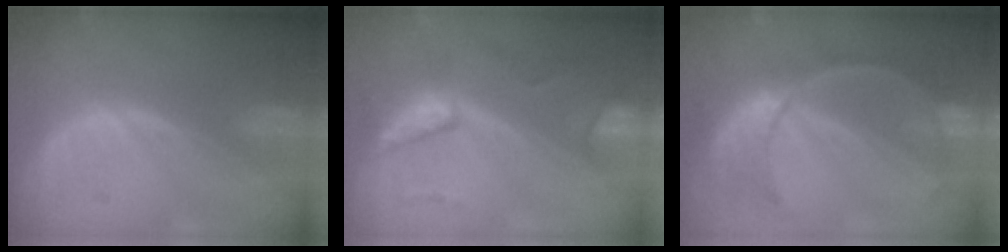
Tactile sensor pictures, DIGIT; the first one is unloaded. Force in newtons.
{"total": 7.6, "press": 6.7, "slide": 3.5}
{"total": 8.8, "press": 8.3, "slide": 2.8}